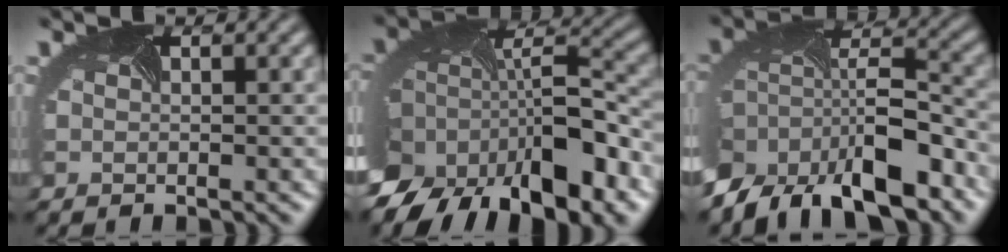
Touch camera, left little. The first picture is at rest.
{"total": 16.9, "force": [-7.5, 9.2, 12.1], "torque": [-0.239, -0.035, -0.098]}
{"total": 11.0, "force": [-7.0, 5.2, 6.7], "torque": [-0.117, -0.009, -0.118]}